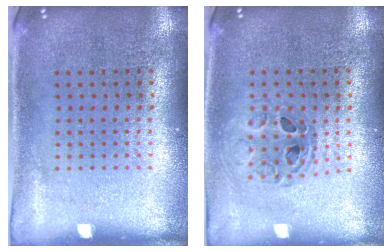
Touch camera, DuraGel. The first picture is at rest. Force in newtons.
{"total": 0.9, "press": 0.9, "slide": 0.2}